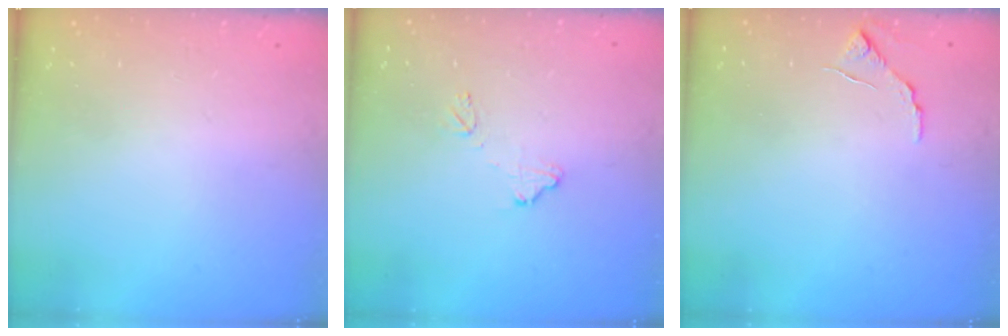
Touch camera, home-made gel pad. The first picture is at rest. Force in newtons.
{"total": 9.3, "press": 9.3, "slide": 0.6}
{"total": 5.9, "press": 5.8, "slide": 0.6}